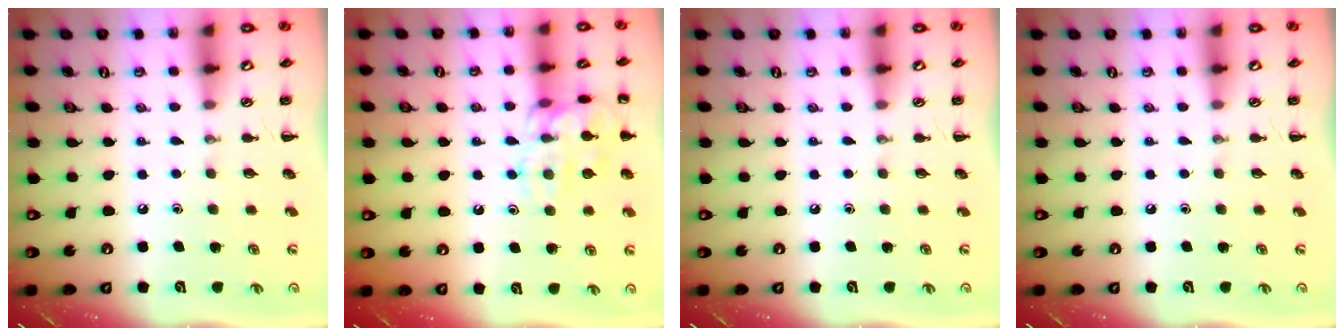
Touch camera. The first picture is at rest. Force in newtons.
{"total": 14.7, "press": 14.7, "slide": 0.4}
{"total": 0.0}
{"total": 0.0}